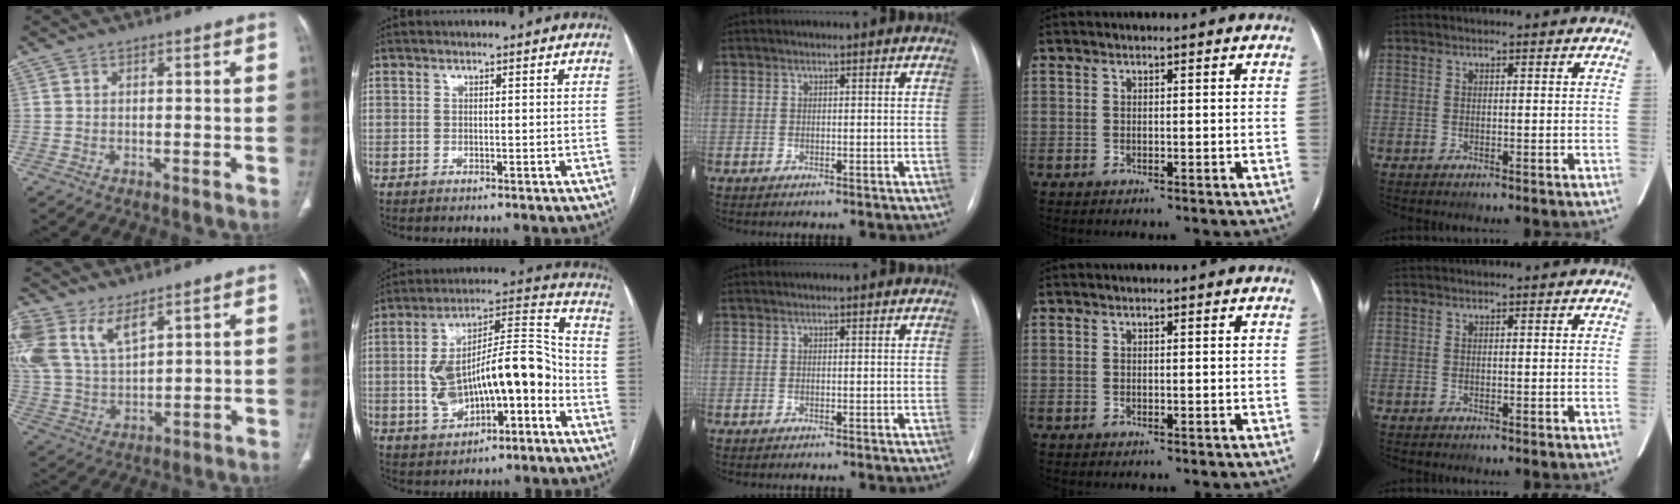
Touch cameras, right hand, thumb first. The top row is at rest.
{"thumb": {"total": 14.1, "force": [8.0, 7.3, 9.1], "torque": [-0.193, -0.015, 0.171]}, "index": {"total": 16.9, "force": [-3.9, 6.4, 15.2], "torque": [-0.266, 0.033, -0.055]}}